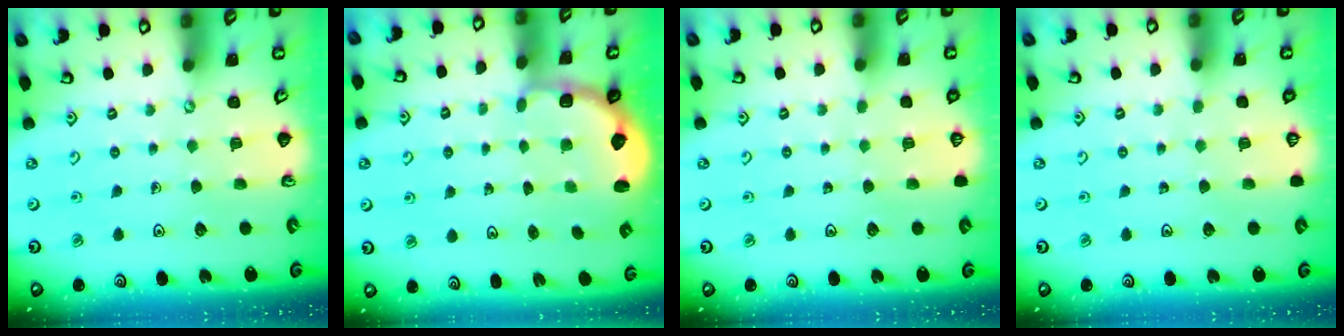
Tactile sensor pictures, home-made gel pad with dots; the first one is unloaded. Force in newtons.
{"total": 2.8, "press": 2.2, "slide": 1.8}
{"total": 0.0}
{"total": 0.0}